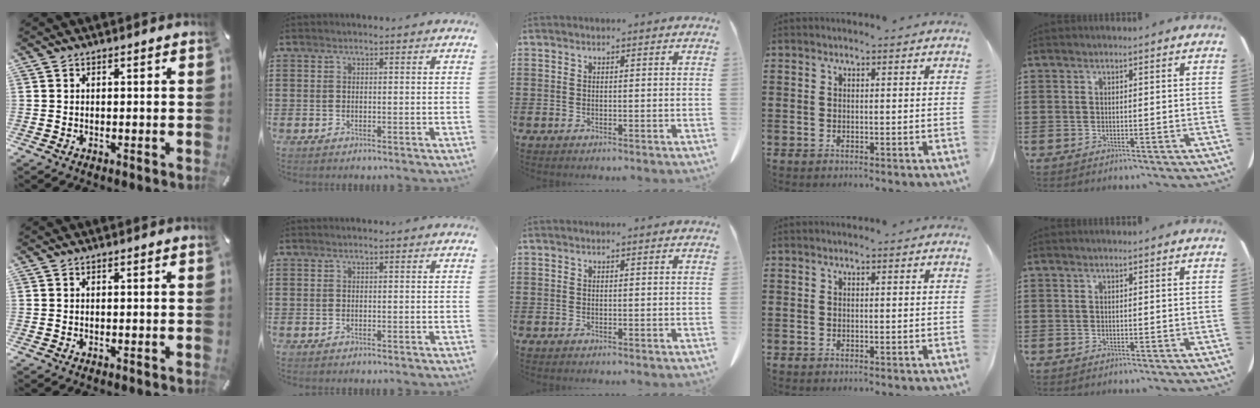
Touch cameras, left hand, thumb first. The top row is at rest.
{}